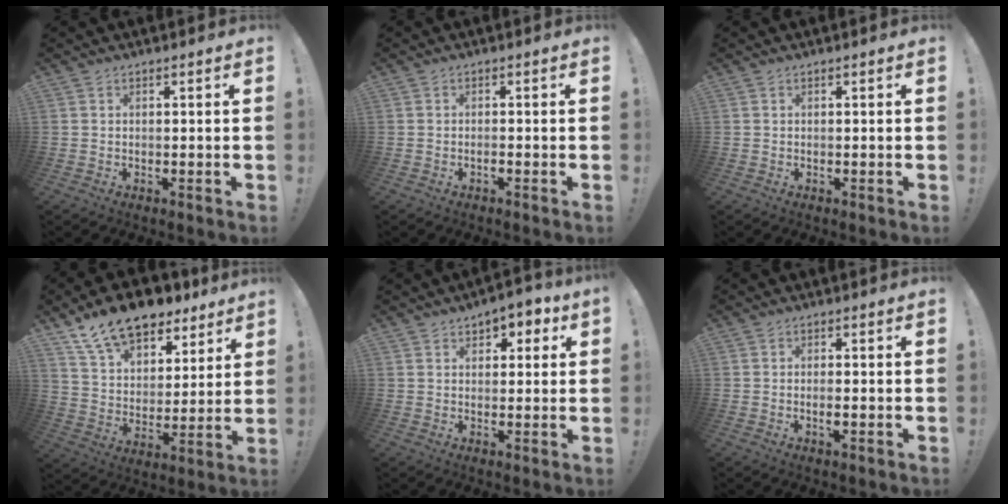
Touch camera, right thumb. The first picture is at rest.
{"total": 1.2, "force": [-1.0, 0.0, 0.7], "torque": [-0.020, 0.001, -0.017]}
{"total": 0.0}
{"total": 15.9, "force": [12.1, 8.1, 6.2], "torque": [-0.118, -0.081, 0.225]}
{"total": 4.1, "force": [1.9, 2.7, 2.4], "torque": [-0.014, -0.011, 0.028]}
{"total": 2.1, "force": [-0.8, 0.6, 1.9], "torque": [-0.031, 0.003, -0.013]}